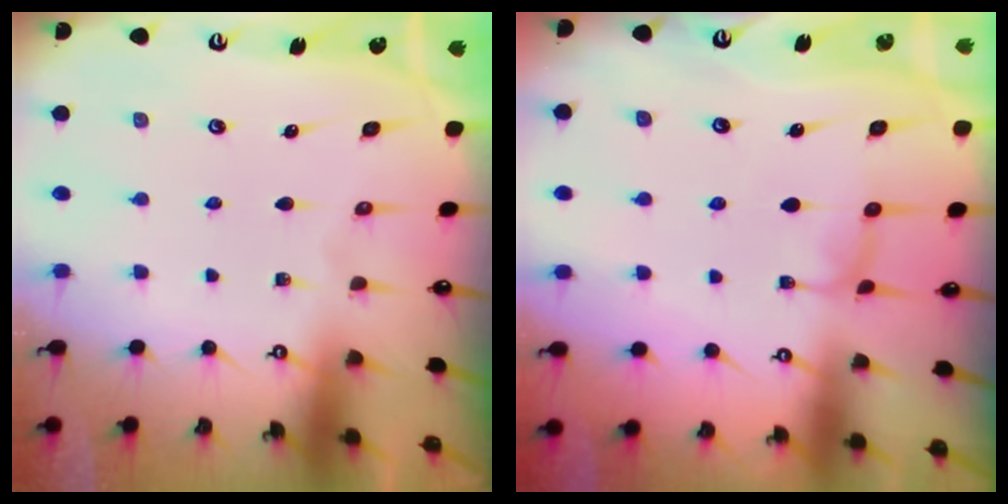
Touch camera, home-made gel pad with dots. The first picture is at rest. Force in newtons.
{"total": 0.6, "press": 0.6, "slide": 0.3}